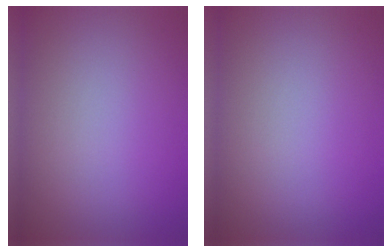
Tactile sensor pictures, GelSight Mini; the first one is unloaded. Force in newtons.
{"total": 0.0}